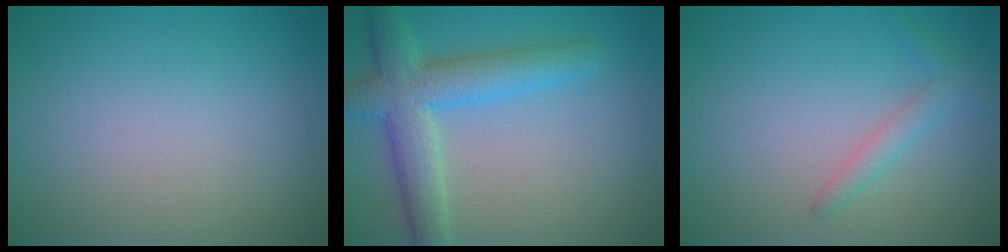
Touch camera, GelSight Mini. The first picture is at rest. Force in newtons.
{"total": 5.7, "press": 5.7, "slide": 0.2}
{"total": 1.6, "press": 1.6, "slide": 0.1}